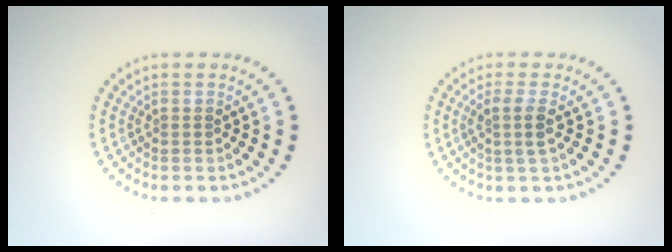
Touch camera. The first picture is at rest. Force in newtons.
{"total": 1.9, "press": 1.6, "slide": 1.1}